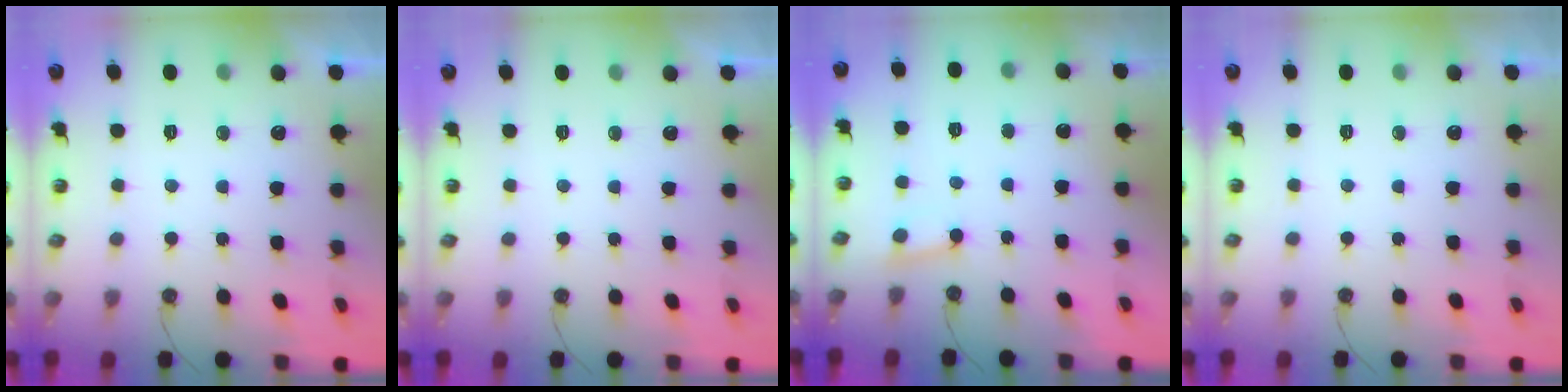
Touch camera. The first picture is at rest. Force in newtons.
{"total": 0.0}
{"total": 3.1, "press": 3.1, "slide": 0.4}
{"total": 0.0}